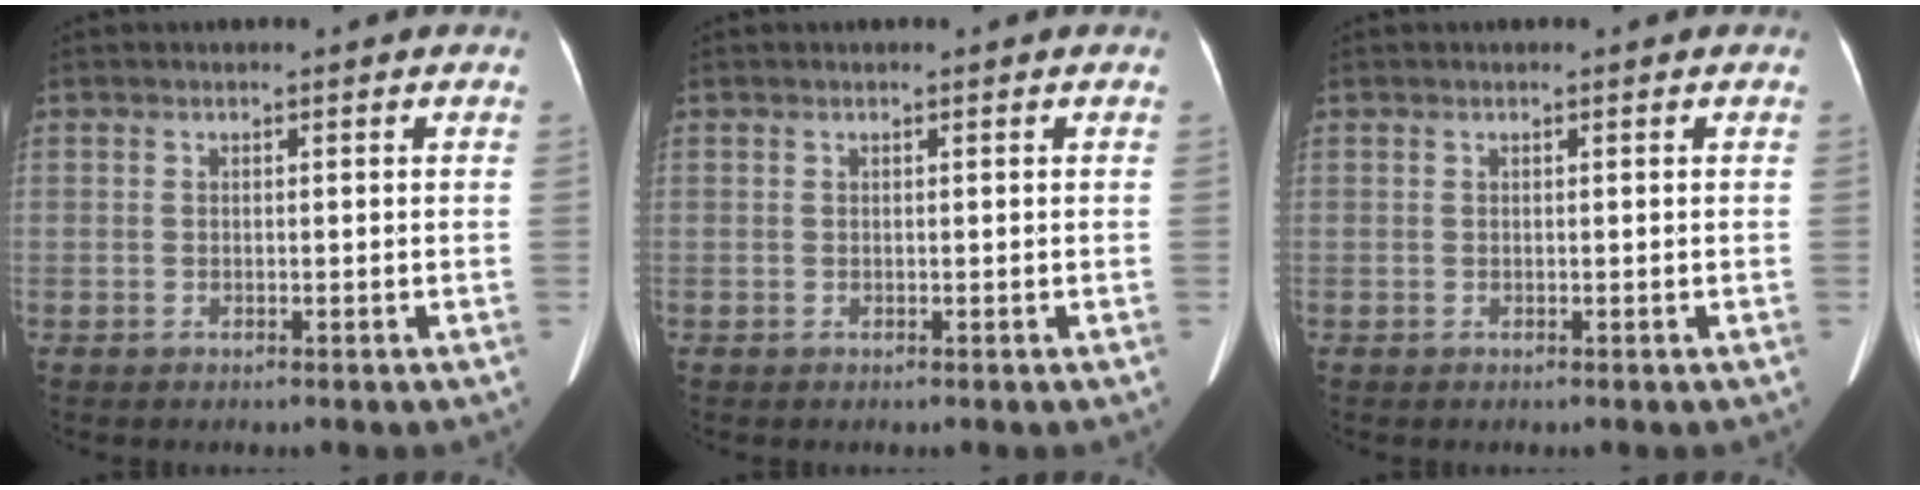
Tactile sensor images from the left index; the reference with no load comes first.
{"total": 0.0}
{"total": 0.0}